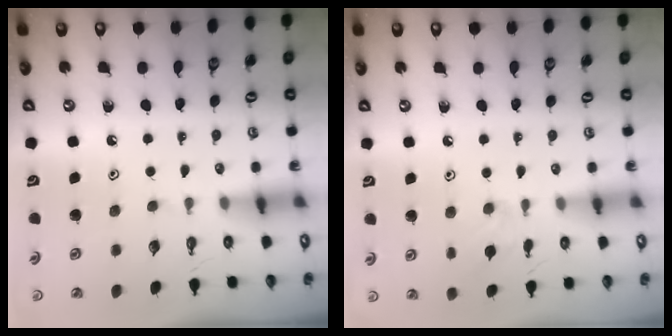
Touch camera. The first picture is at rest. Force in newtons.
{"total": 7.5, "press": 7.5, "slide": 0.8}